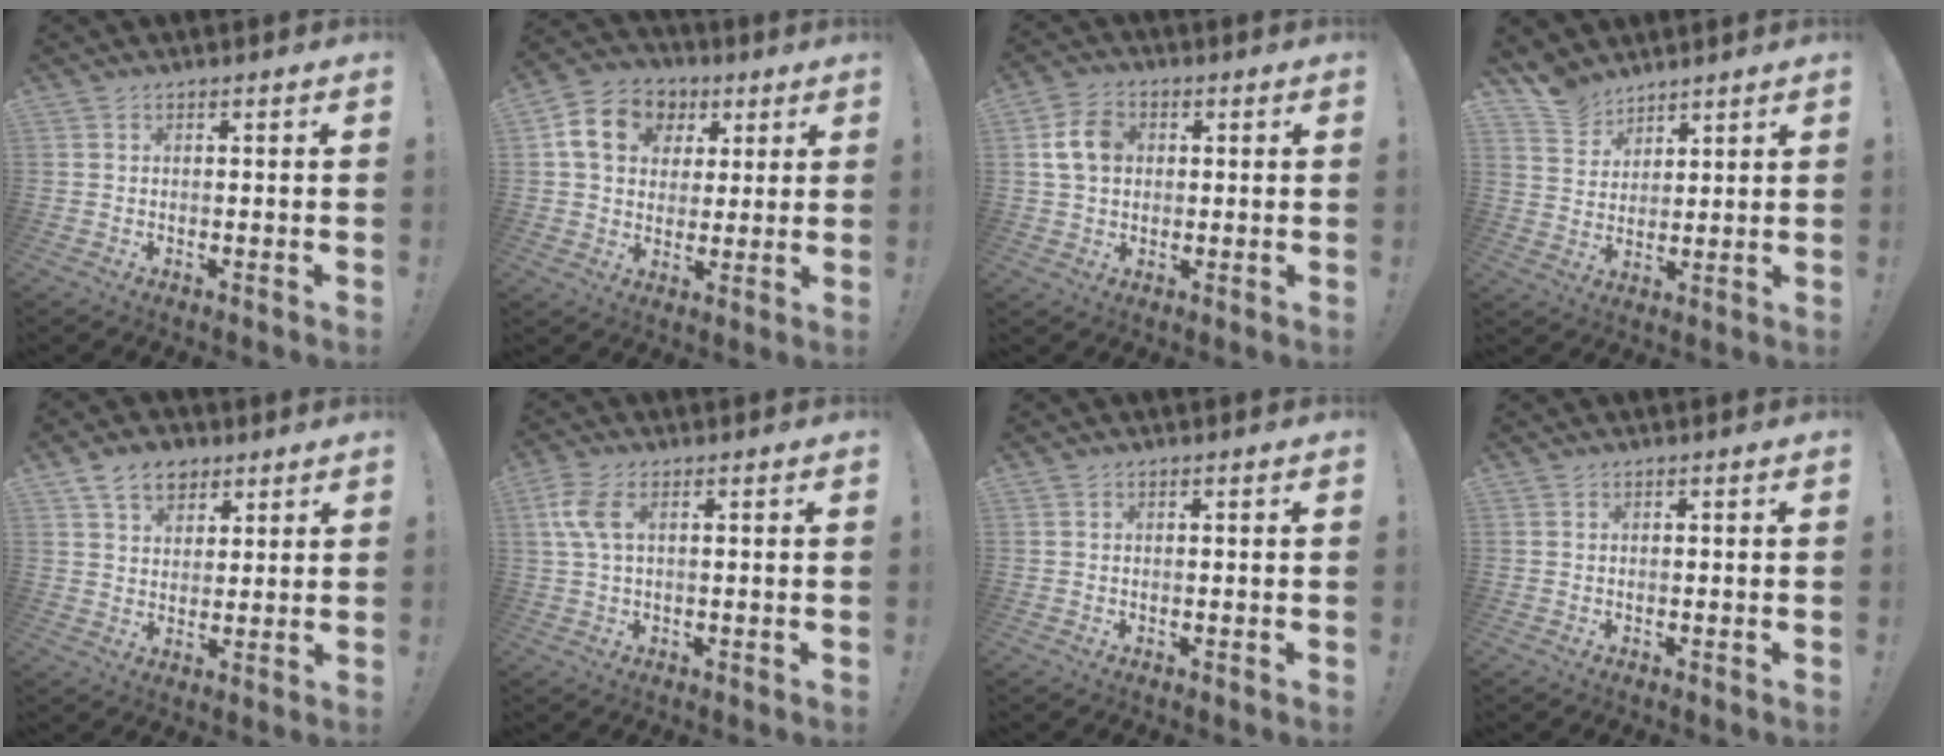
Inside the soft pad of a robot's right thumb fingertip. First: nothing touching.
{"total": 14.1, "force": [4.7, 11.4, 6.9], "torque": [-0.097, -0.007, 0.097]}
{"total": 9.1, "force": [1.8, 6.9, 5.6], "torque": [-0.091, 0.013, 0.038]}
{"total": 8.3, "force": [6.9, 4.4, 1.2], "torque": [-0.024, -0.052, 0.137]}
{"total": 9.2, "force": [5.5, 6.3, 3.7], "torque": [-0.061, -0.019, 0.107]}
{"total": 6.8, "force": [1.8, 3.1, 5.8], "torque": [-0.120, 0.002, 0.036]}
{"total": 0.0}
{"total": 0.0}